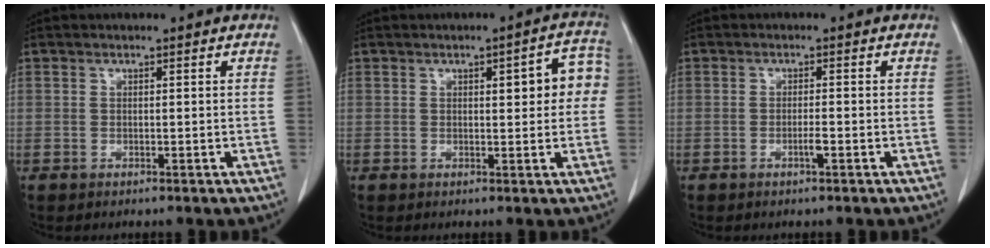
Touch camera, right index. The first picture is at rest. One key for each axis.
{"total": 5.8, "fx": 1.1, "fy": 1.9, "fz": 5.3, "tx": -0.056, "ty": 0.018, "tz": 0.010}
{"total": 1.5, "fx": -0.7, "fy": 0.0, "fz": 1.4, "tx": -0.028, "ty": -0.001, "tz": -0.013}